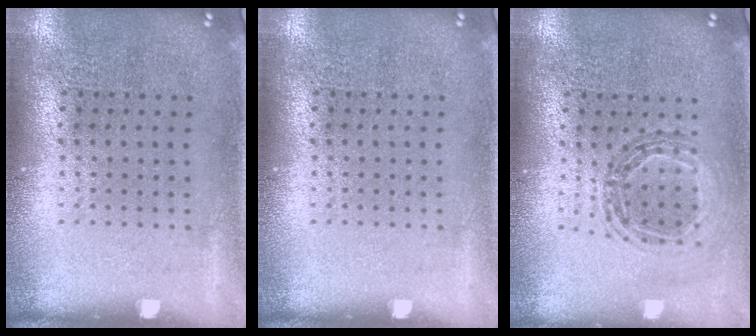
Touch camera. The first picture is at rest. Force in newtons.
{"total": 0.0}
{"total": 0.9, "press": 0.9, "slide": 0.1}